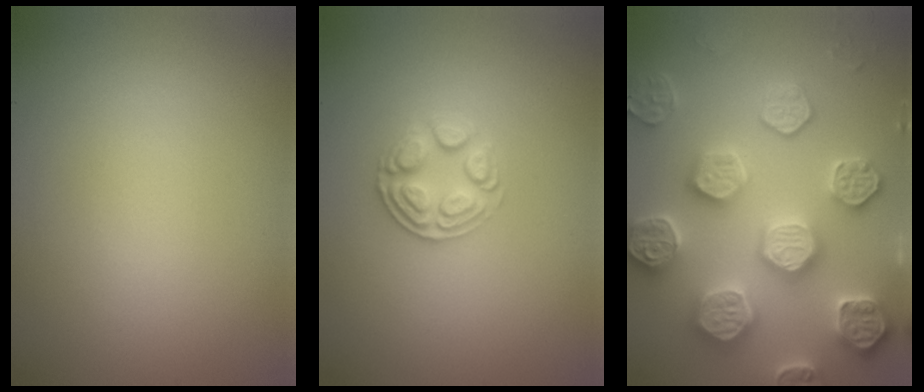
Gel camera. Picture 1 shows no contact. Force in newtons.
{"total": 2.6, "press": 2.4, "slide": 1.1}
{"total": 7.2, "press": 6.9, "slide": 1.7}